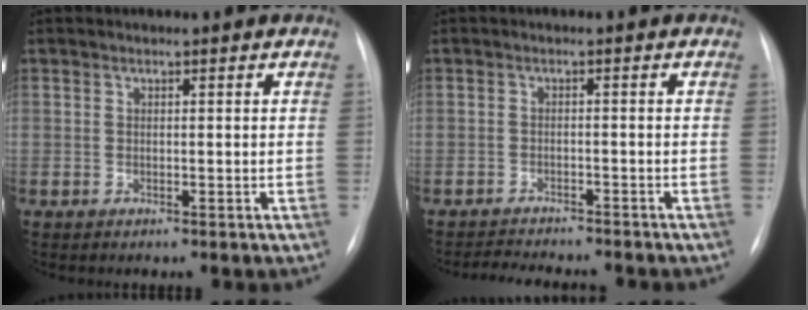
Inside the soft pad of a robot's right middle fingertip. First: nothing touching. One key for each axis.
{"total": 7.3, "fx": -6.9, "fy": 0.9, "fz": 2.2, "tx": -0.030, "ty": -0.005, "tz": -0.098}